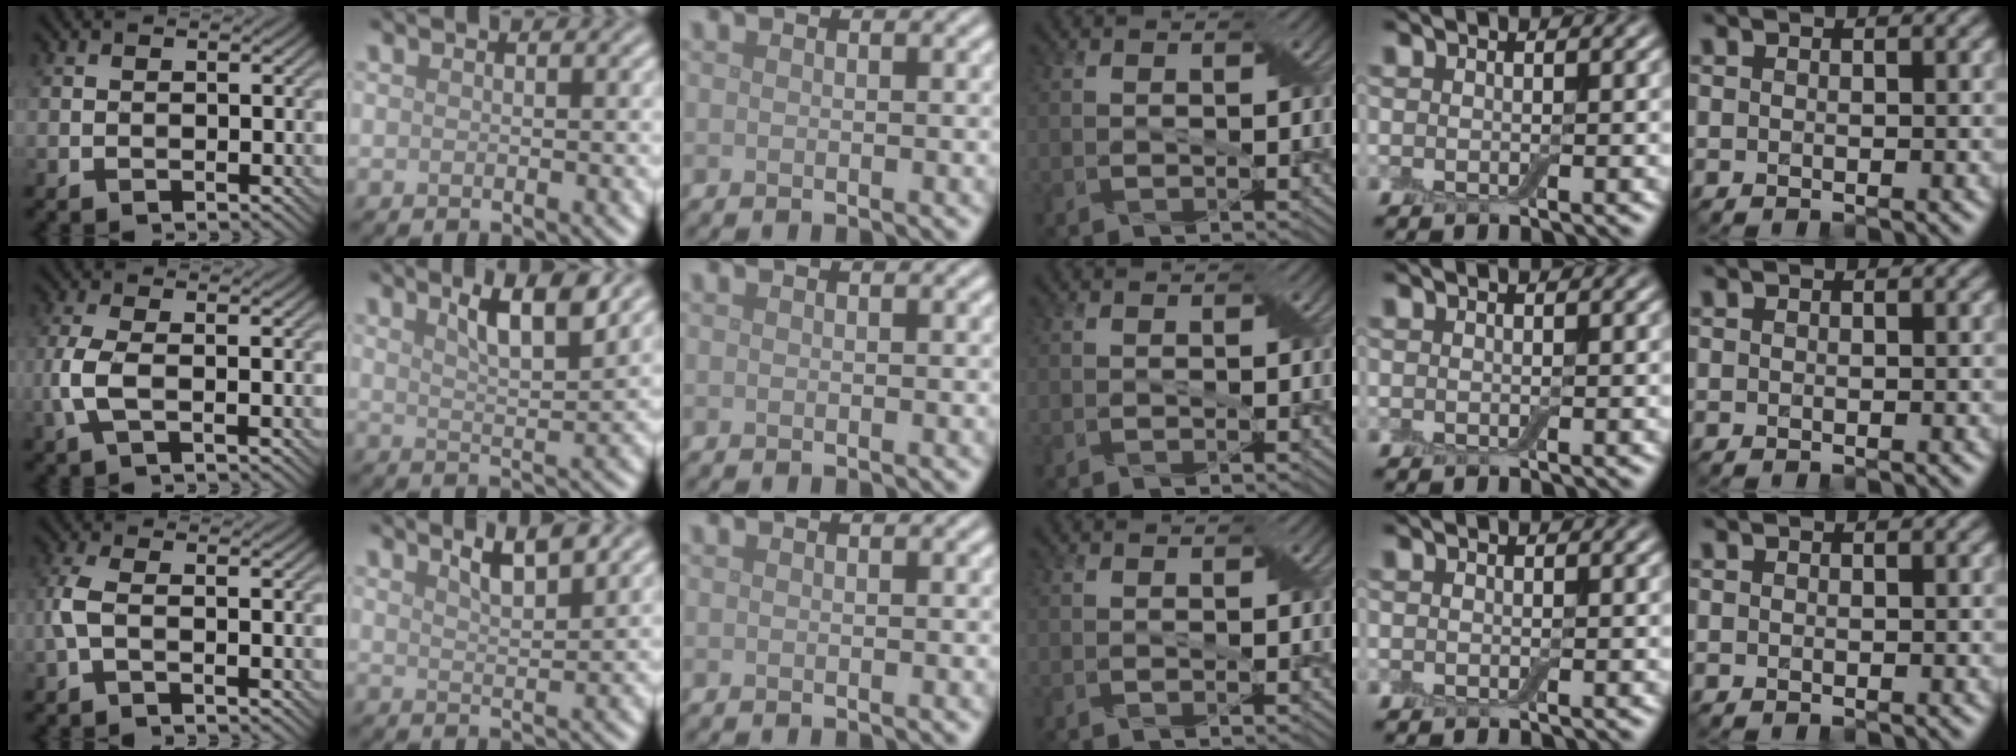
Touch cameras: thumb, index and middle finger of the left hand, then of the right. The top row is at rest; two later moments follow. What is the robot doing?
{"motion": "insert", "object": "box of matches"}